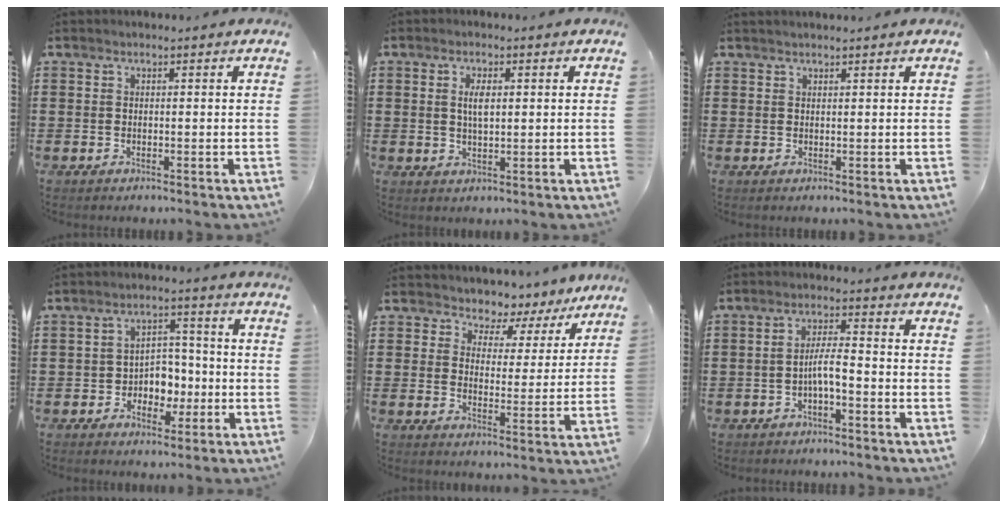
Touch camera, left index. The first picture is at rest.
{"total": 3.3, "force": [0.8, 1.2, 2.9], "torque": [-0.062, 0.007, 0.012]}
{"total": 0.8, "force": [0.7, 0.0, 0.1], "torque": [-0.004, -0.001, 0.015]}
{"total": 4.8, "force": [-1.5, 4.0, 2.3], "torque": [-0.046, 0.008, -0.032]}
{"total": 3.9, "force": [3.6, 1.6, -0.1], "torque": [-0.018, -0.026, 0.057]}
{"total": 4.2, "force": [-1.6, 0.8, 3.8], "torque": [-0.075, 0.005, -0.032]}